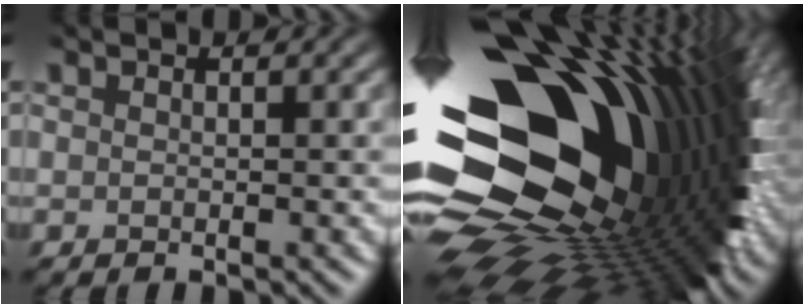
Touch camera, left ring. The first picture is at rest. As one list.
[{"total": 20.7, "force": [-0.2, 13.4, 15.8], "torque": [-0.268, -0.021, -0.016]}]